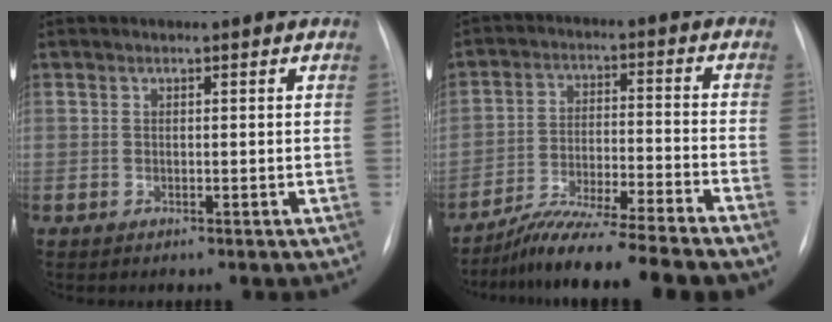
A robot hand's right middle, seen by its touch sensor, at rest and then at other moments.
{"total": 13.2, "force": [-11.3, -1.1, 6.7], "torque": [-0.099, -0.013, -0.187]}